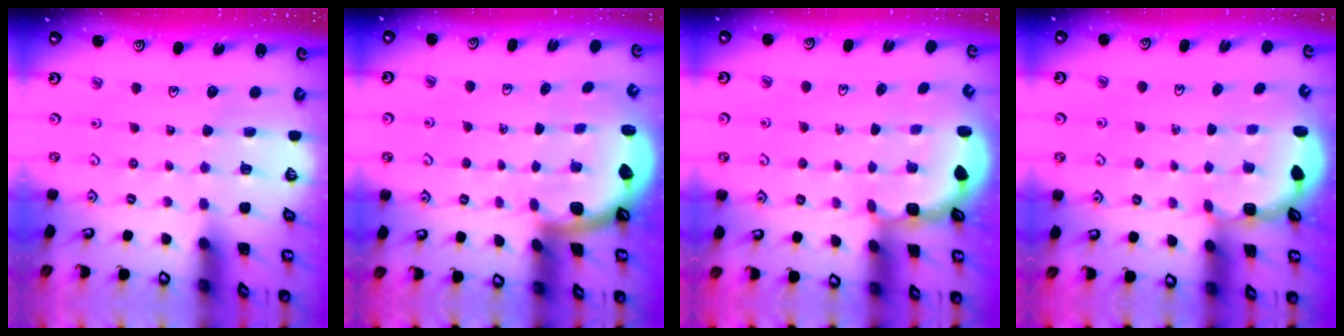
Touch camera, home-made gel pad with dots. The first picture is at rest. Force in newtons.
{"total": 2.2, "press": 2.2, "slide": 0.3}
{"total": 2.8, "press": 2.5, "slide": 1.4}
{"total": 2.9, "press": 2.4, "slide": 1.8}